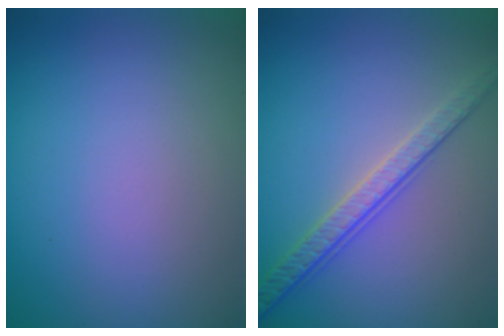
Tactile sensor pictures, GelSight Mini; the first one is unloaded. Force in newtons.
{"total": 3.6, "press": 3.3, "slide": 1.6}